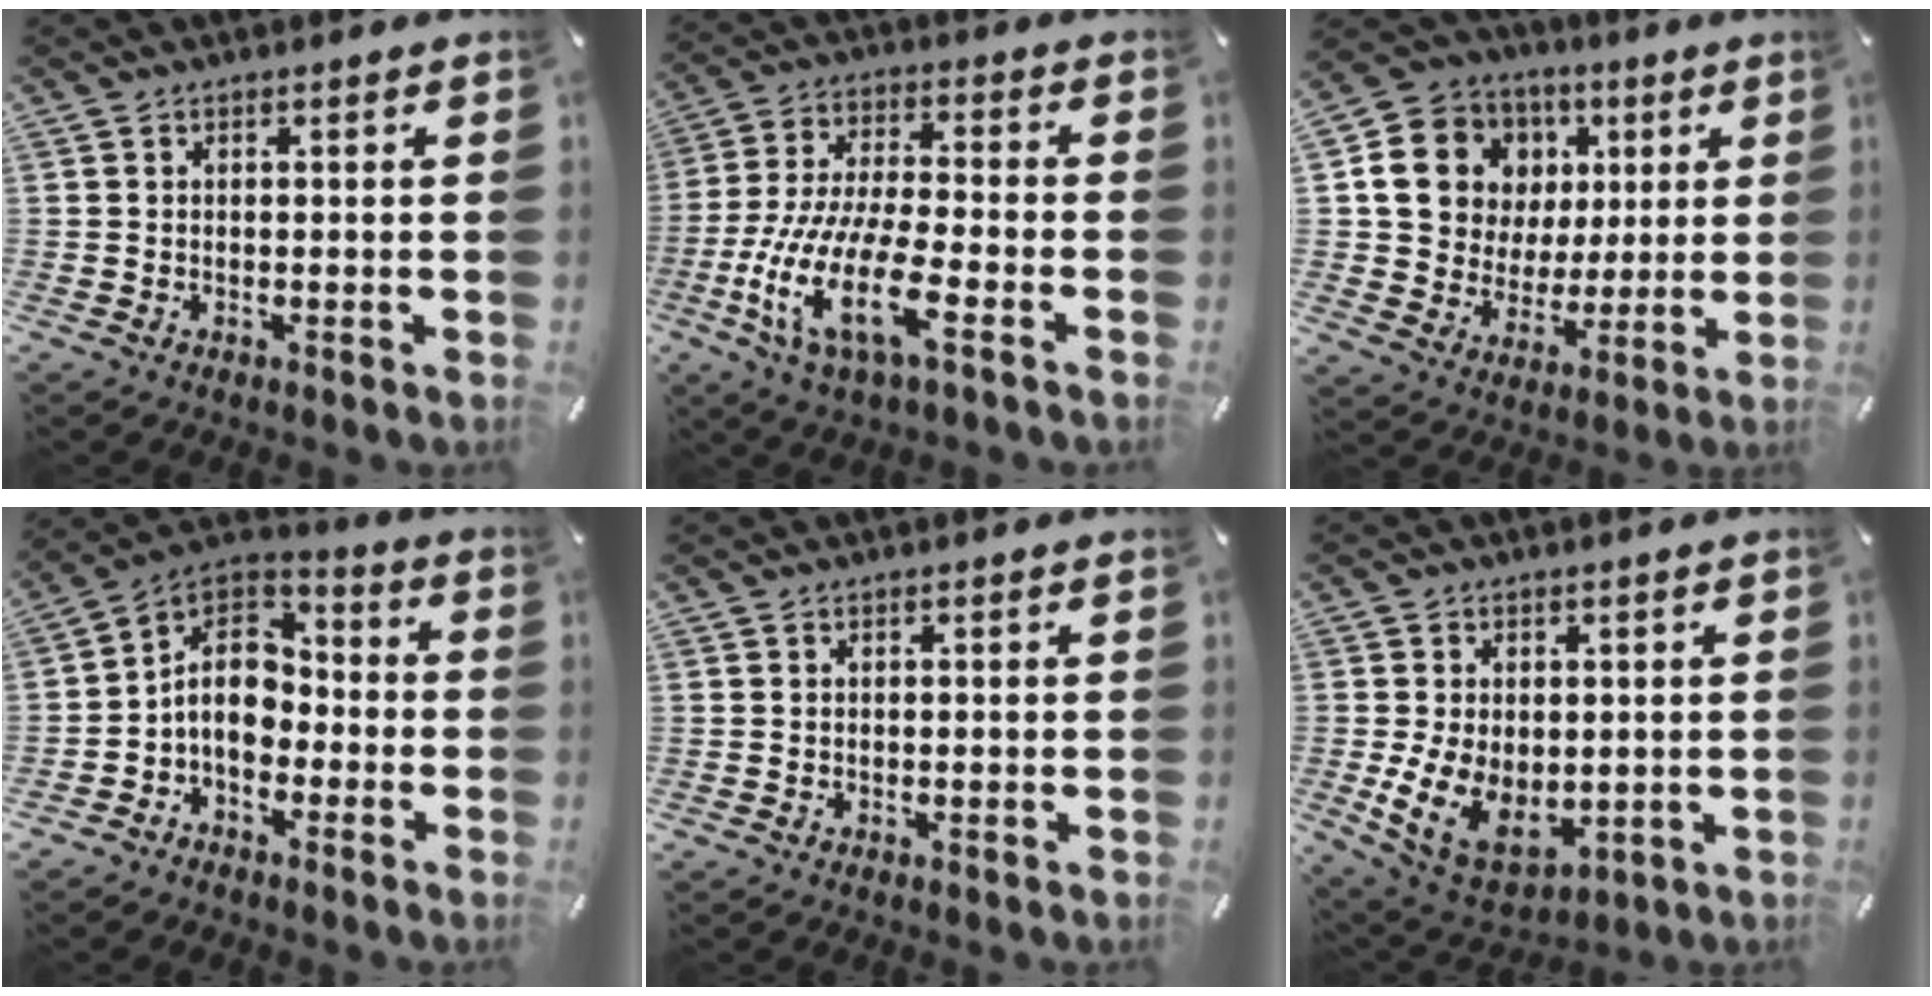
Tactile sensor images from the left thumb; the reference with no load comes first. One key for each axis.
{"total": 16.8, "fx": -7.4, "fy": 5.2, "fz": 14.1, "tx": -0.298, "ty": 0.007, "tz": -0.129}
{"total": 14.5, "fx": 4.2, "fy": 13.1, "fz": 4.5, "tx": -0.069, "ty": -0.015, "tz": 0.089}
{"total": 10.3, "fx": -3.1, "fy": 7.9, "fz": 5.9, "tx": -0.132, "ty": 0.016, "tz": -0.058}
{"total": 0.0}
{"total": 11.5, "fx": -0.6, "fy": 8.7, "fz": 7.4, "tx": -0.135, "ty": -0.014, "tz": -0.005}